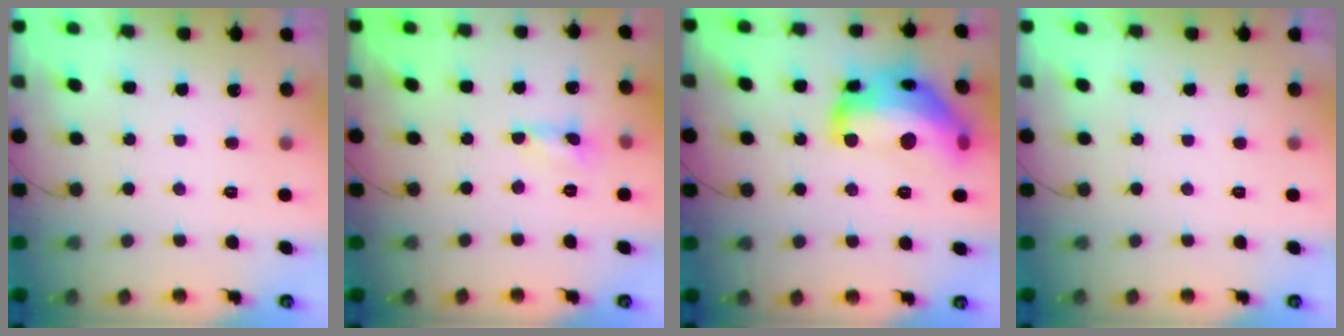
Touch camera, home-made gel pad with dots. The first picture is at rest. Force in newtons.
{"total": 0.0}
{"total": 21.7, "press": 21.6, "slide": 1.1}
{"total": 0.0}